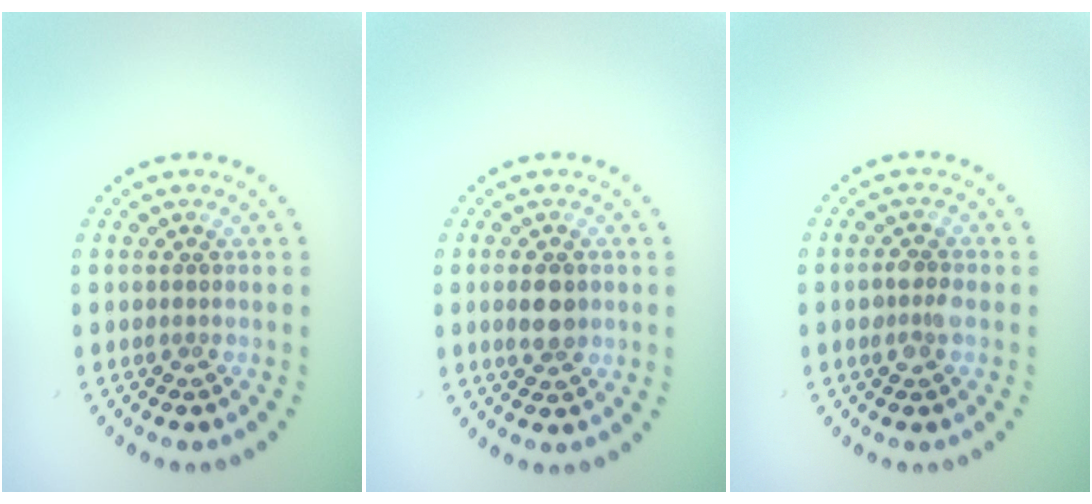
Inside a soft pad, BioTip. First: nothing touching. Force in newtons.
{"total": 2.5, "press": 2.5, "slide": 0.1}
{"total": 2.0, "press": 2.0, "slide": 0.2}